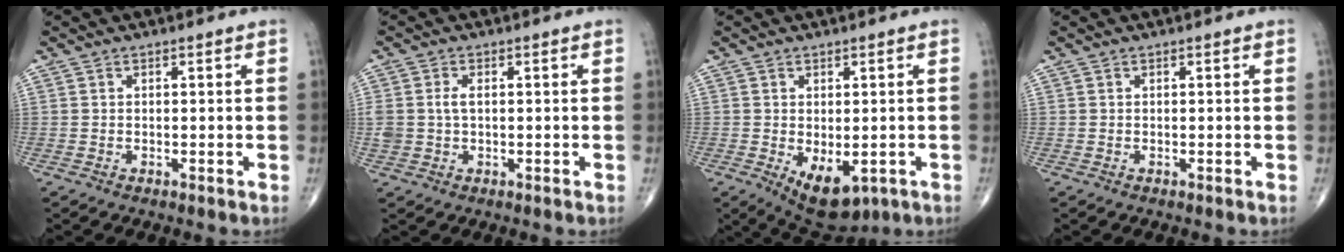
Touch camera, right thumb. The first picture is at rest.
{"total": 3.2, "force": [0.3, 2.1, 2.5], "torque": [-0.059, 0.005, 0.007]}
{"total": 8.5, "force": [-2.6, 4.7, 6.6], "torque": [-0.087, -0.006, -0.023]}
{"total": 0.0}